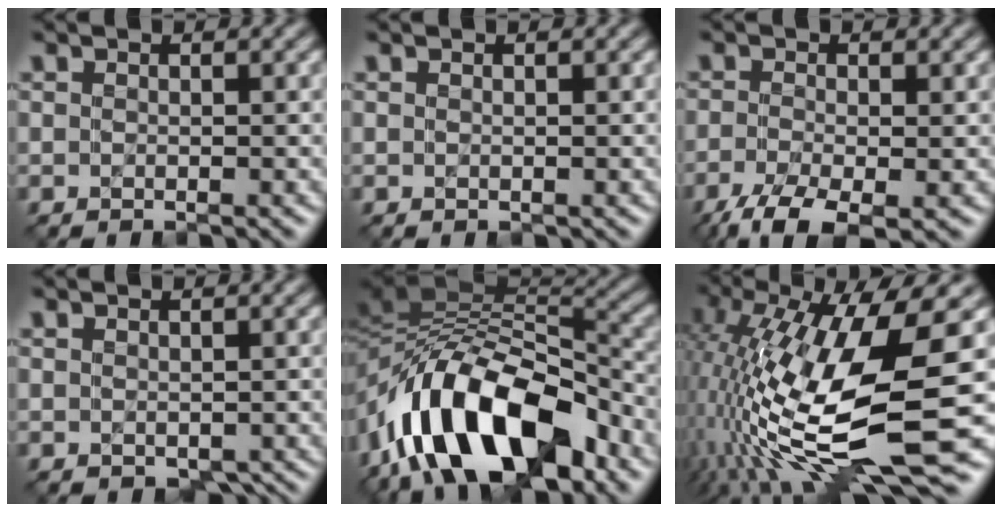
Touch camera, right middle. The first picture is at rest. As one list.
[{"total": 0.0}, {"total": 4.8, "force": [-3.1, 1.4, 3.4], "torque": [-0.075, -0.011, -0.062]}, {"total": 1.2, "force": [-0.4, 0.9, 0.7], "torque": [-0.010, -0.008, 0.003]}, {"total": 15.0, "force": [-7.8, 7.1, 10.6], "torque": [-0.178, 0.027, -0.146]}, {"total": 14.4, "force": [-3.6, 4.6, 13.2], "torque": [-0.261, -0.004, -0.061]}]